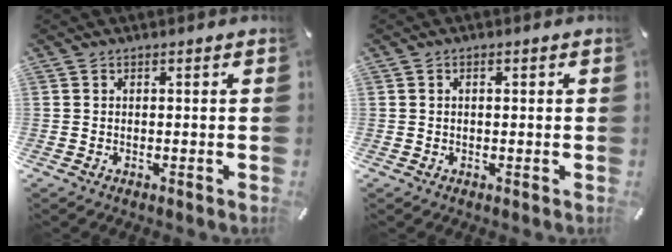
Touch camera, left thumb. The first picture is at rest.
{"total": 0.8, "force": [0.1, 0.5, 0.6], "torque": [-0.012, 0.005, 0.001]}